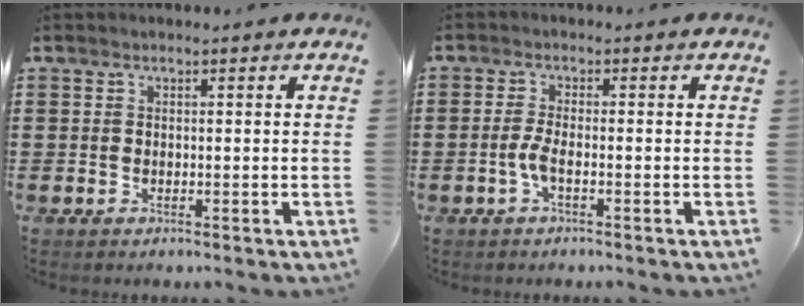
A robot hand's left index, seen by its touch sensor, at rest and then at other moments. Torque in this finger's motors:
{"motor_torque": [0.25, 0.25, 0.10, 0.06]}